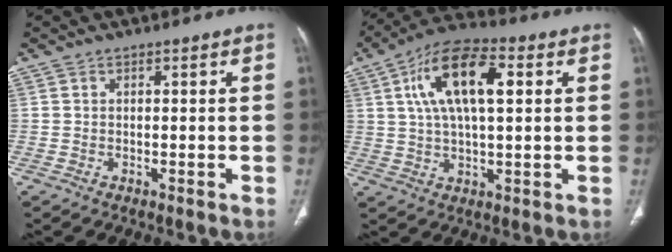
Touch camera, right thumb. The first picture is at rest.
{"total": 14.8, "force": [4.1, 6.4, 12.7], "torque": [-0.227, 0.017, 0.067]}